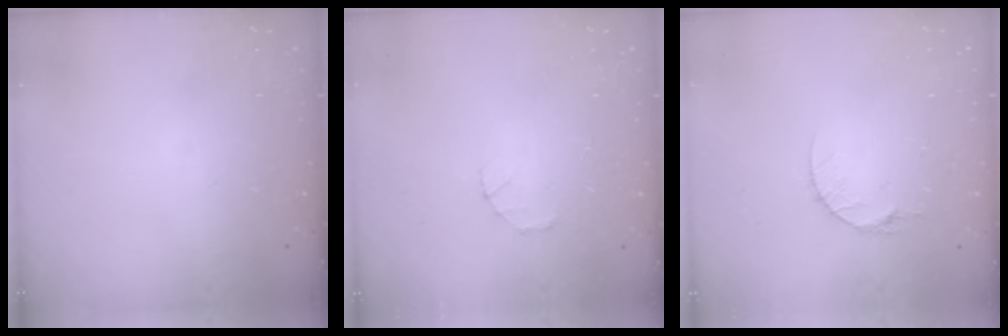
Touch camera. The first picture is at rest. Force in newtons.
{"total": 1.4, "press": 1.3, "slide": 0.3}
{"total": 5.3, "press": 5.2, "slide": 0.5}